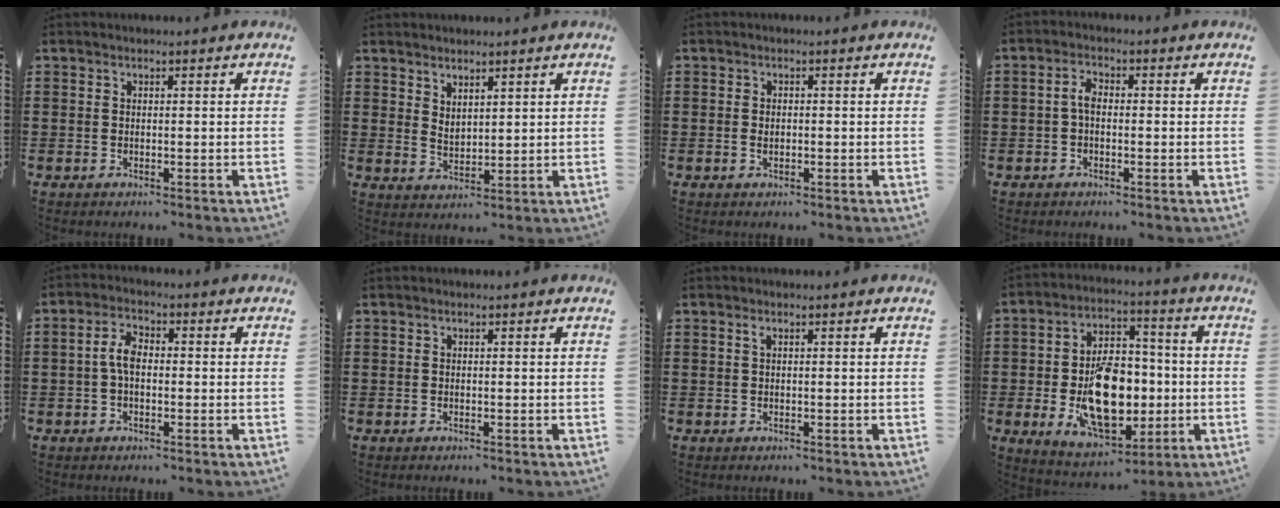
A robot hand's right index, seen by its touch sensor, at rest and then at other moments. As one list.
[{"total": 2.6, "force": [2.5, 0.9, 0.2], "torque": [-0.010, -0.001, 0.047]}, {"total": 1.1, "force": [-0.1, 0.6, 0.9], "torque": [-0.019, 0.003, -0.002]}, {"total": 2.9, "force": [-0.3, 1.6, 2.5], "torque": [-0.055, 0.002, -0.009]}, {"total": 4.4, "force": [-0.2, 2.3, 3.7], "torque": [-0.078, 0.006, -0.007]}, {"total": 0.0}, {"total": 0.6, "force": [0.3, 0.1, 0.5], "torque": [-0.012, 0.000, 0.005]}, {"total": 14.1, "force": [-2.1, 8.4, 11.1], "torque": [-0.187, -0.005, -0.029]}]